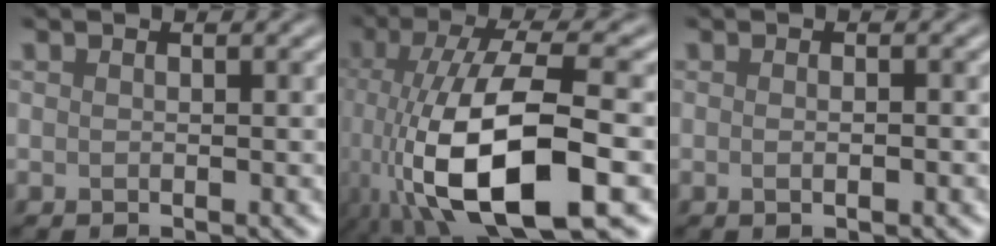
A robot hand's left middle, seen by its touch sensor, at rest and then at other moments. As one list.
[{"total": 13.1, "force": [-4.3, 4.3, 11.6], "torque": [-0.222, -0.009, -0.079]}, {"total": 2.3, "force": [0.2, 1.2, 2.0], "torque": [-0.001, 0.011, -0.014]}]